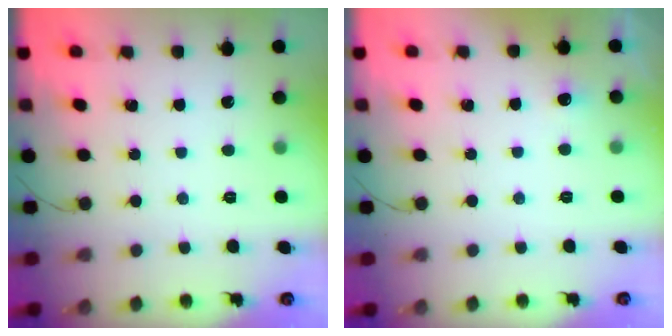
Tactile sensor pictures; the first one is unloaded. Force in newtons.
{"total": 11.0, "press": 3.4, "slide": 10.5}